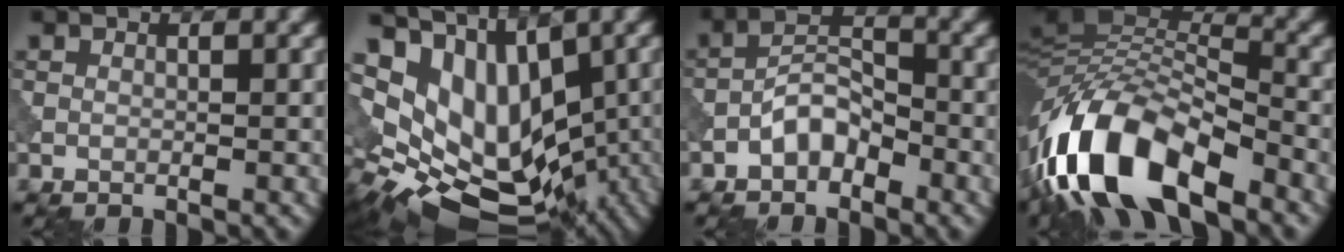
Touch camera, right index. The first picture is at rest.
{"total": 13.5, "force": [1.7, 8.5, 10.3], "torque": [-0.150, -0.008, 0.075]}
{"total": 3.4, "force": [-2.2, 1.8, 2.0], "torque": [-0.029, 0.015, -0.043]}
{"total": 13.6, "force": [-7.0, 5.5, 10.2], "torque": [-0.192, 0.009, -0.134]}